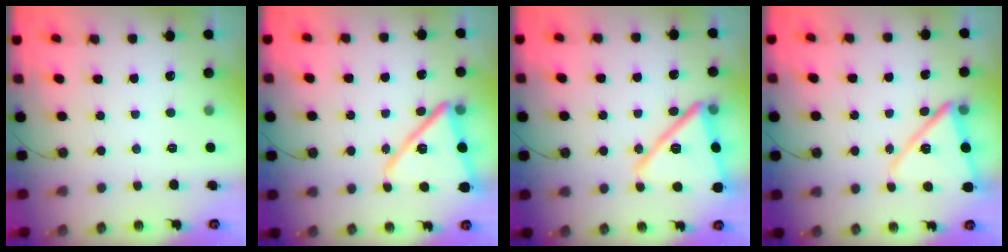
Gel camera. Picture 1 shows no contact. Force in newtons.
{"total": 16.7, "press": 16.6, "slide": 1.2}
{"total": 18.5, "press": 17.3, "slide": 6.7}
{"total": 13.3, "press": 13.3, "slide": 1.4}